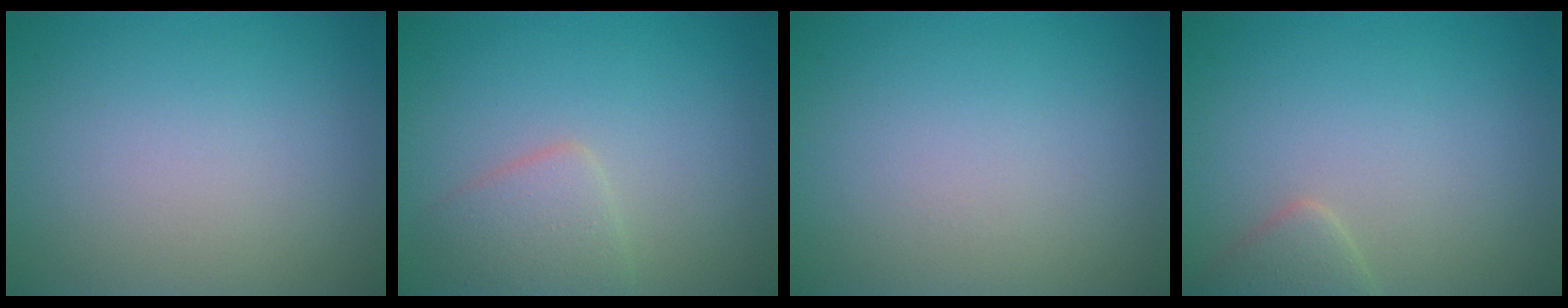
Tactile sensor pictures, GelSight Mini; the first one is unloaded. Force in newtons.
{"total": 2.4, "press": 2.4, "slide": 0.0}
{"total": 0.0}
{"total": 1.8, "press": 1.8, "slide": 0.1}